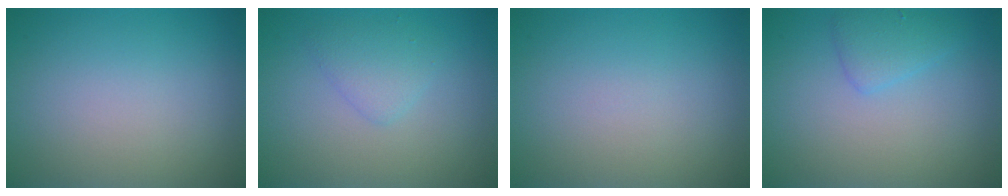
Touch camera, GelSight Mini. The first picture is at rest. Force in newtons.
{"total": 1.8, "press": 1.8, "slide": 0.1}
{"total": 0.0}
{"total": 1.8, "press": 1.8, "slide": 0.2}